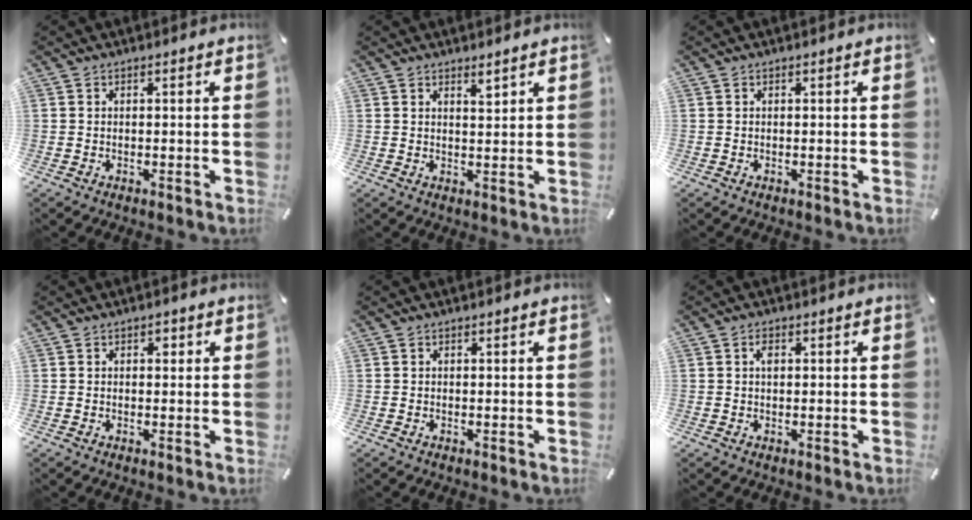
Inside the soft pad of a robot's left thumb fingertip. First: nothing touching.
{"total": 2.3, "force": [2.0, 0.5, 1.1], "torque": [-0.006, -0.012, 0.032]}
{"total": 0.0}
{"total": 1.3, "force": [0.3, 1.0, 0.7], "torque": [-0.006, 0.003, 0.003]}
{"total": 0.0}
{"total": 1.6, "force": [0.4, 0.9, 1.2], "torque": [-0.019, 0.000, 0.005]}